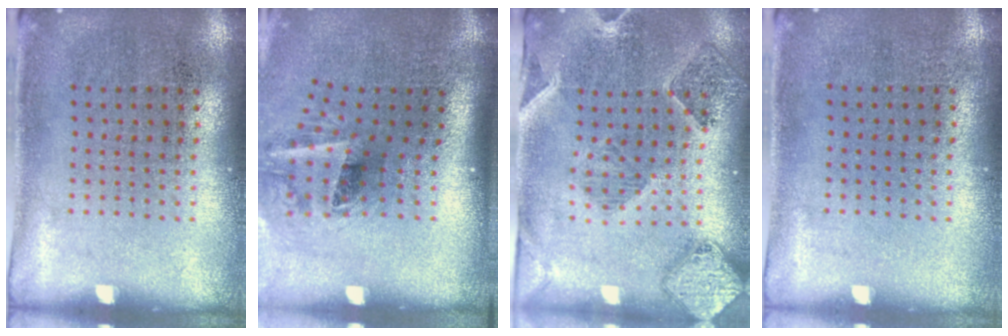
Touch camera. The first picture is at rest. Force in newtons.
{"total": 2.1, "press": 1.3, "slide": 1.7}
{"total": 1.5, "press": 1.5, "slide": 0.3}
{"total": 0.0}